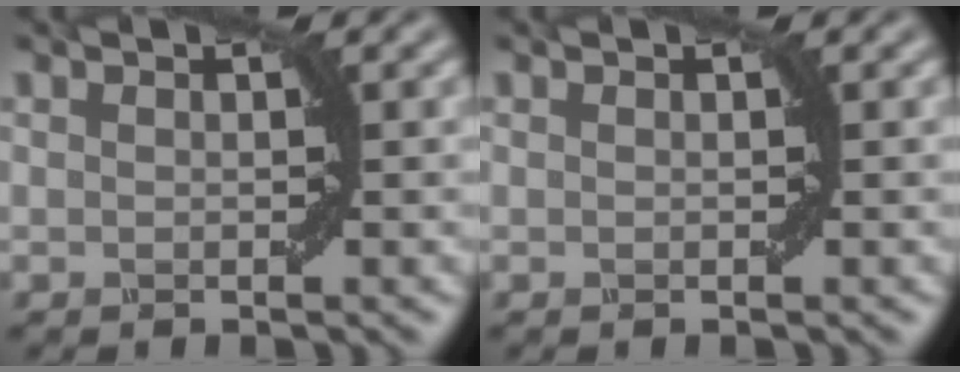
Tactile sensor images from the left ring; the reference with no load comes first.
{"total": 0.0}